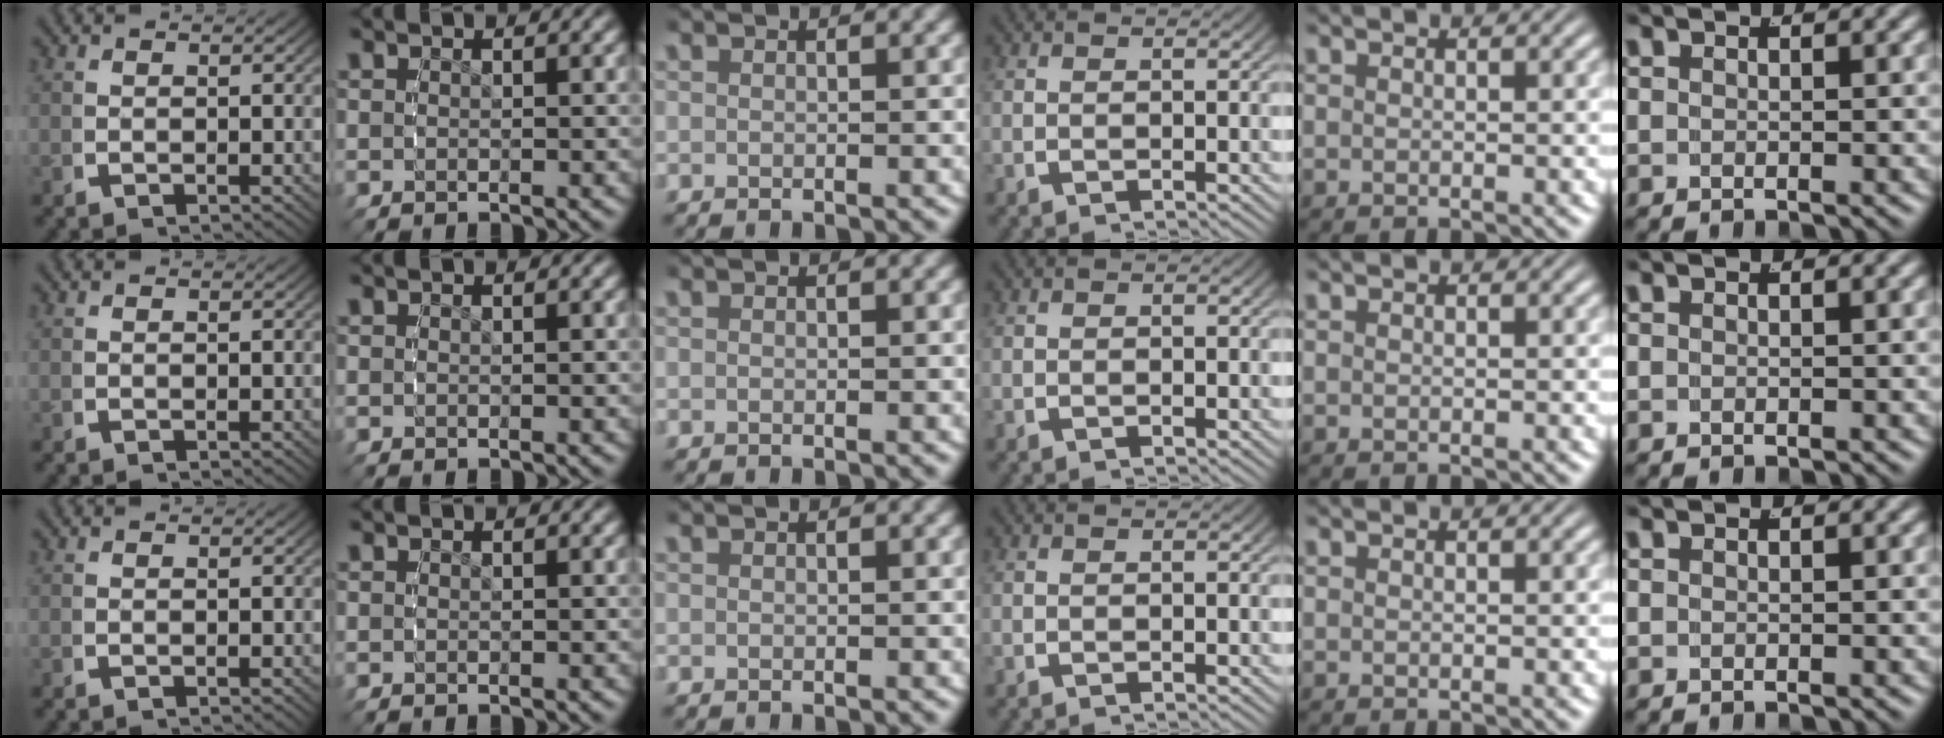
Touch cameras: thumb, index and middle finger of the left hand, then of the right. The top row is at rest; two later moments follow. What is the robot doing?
{"motion": "reach", "object": "backpack"}